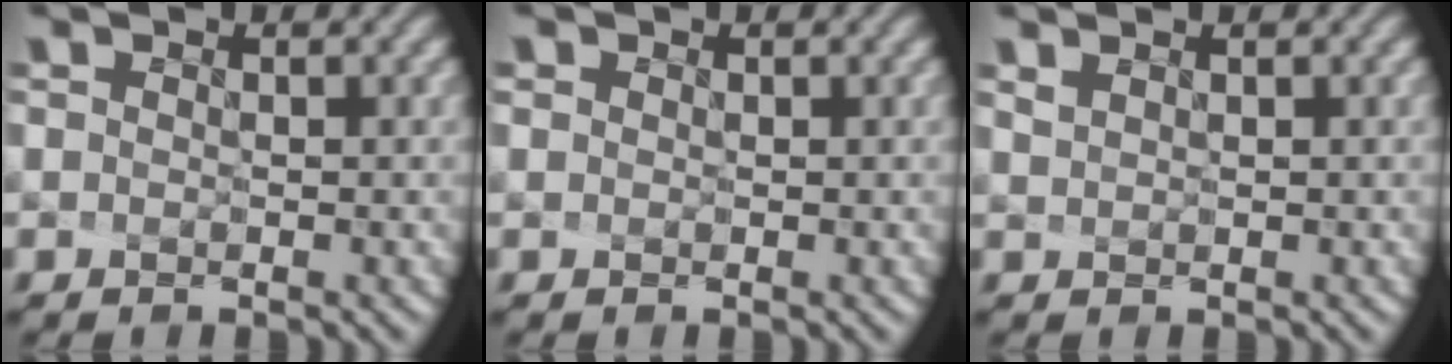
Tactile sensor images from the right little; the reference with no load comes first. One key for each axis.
{"total": 1.8, "fx": 0.9, "fy": 1.4, "fz": 0.8, "tx": -0.015, "ty": 0.007, "tz": 0.009}
{"total": 0.9, "fx": 0.6, "fy": -0.4, "fz": -0.5, "tx": -0.010, "ty": -0.015, "tz": 0.033}